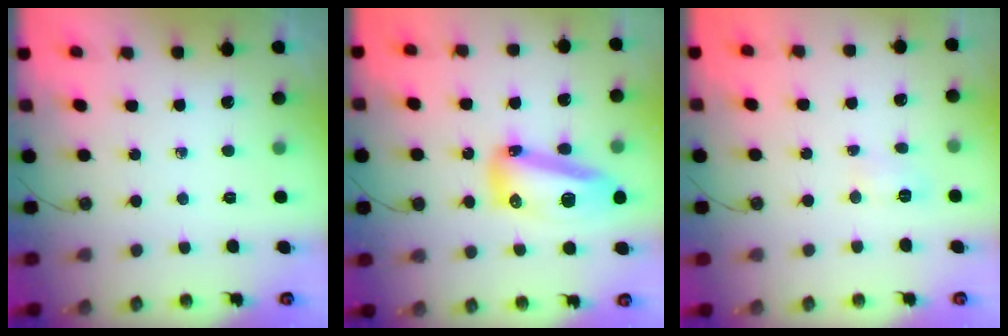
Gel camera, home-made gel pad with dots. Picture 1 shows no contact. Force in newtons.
{"total": 14.5, "press": 14.4, "slide": 2.1}
{"total": 3.7, "press": 3.6, "slide": 0.5}